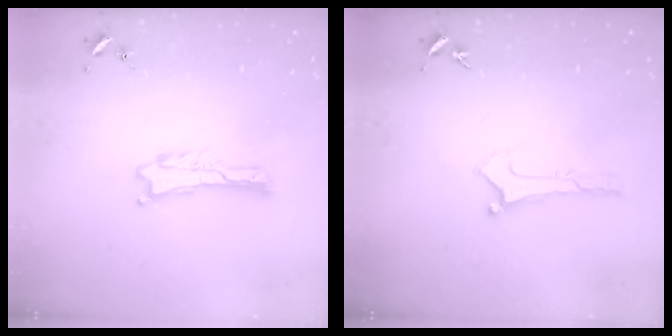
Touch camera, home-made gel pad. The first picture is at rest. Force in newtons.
{"total": 0.0}